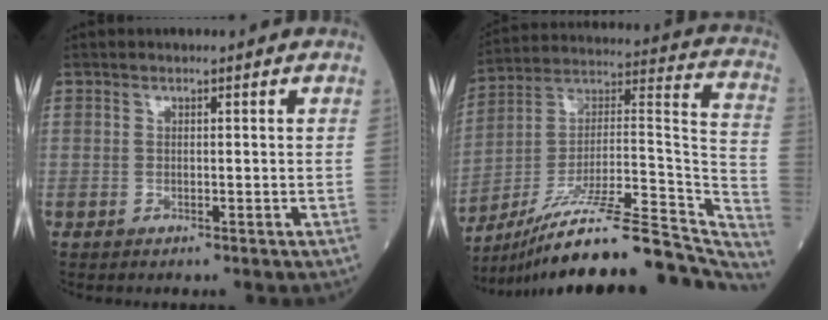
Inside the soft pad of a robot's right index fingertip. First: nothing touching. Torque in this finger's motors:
{"motor_torque": [0.16, -1.58, 0.37, 0.01]}